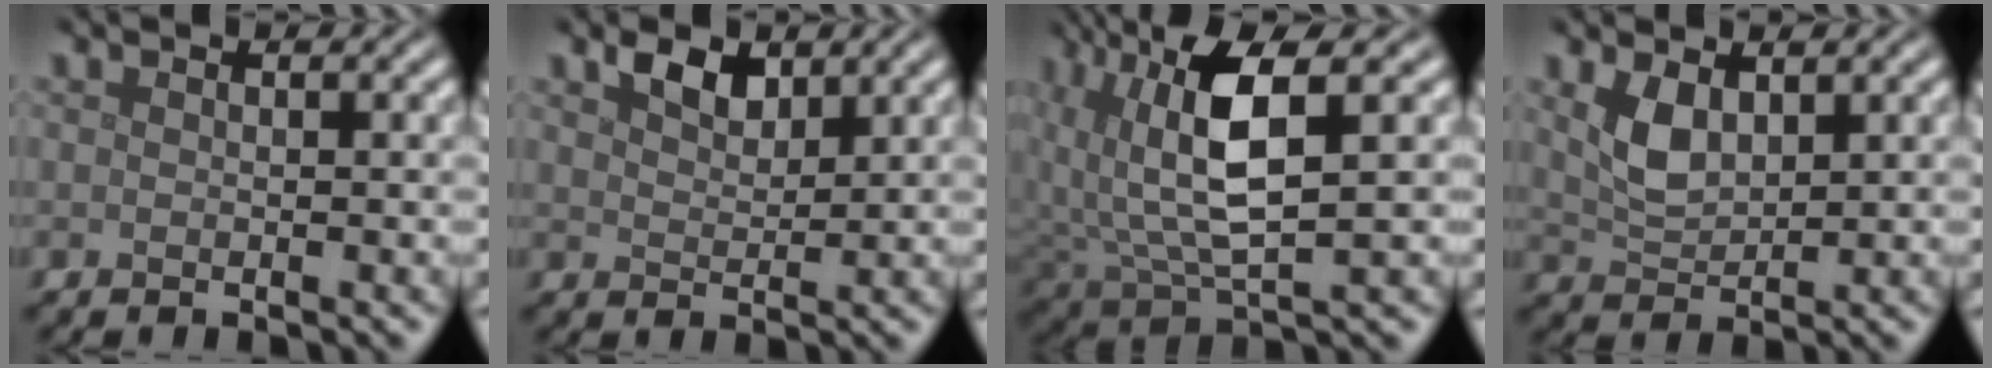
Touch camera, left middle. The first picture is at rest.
{"total": 2.4, "force": [1.7, 1.1, 1.1], "torque": [-0.027, 0.001, 0.033]}
{"total": 7.7, "force": [2.8, 2.7, 6.7], "torque": [-0.142, 0.001, 0.053]}
{"total": 2.8, "force": [1.3, 1.4, 2.0], "torque": [-0.048, -0.001, 0.032]}